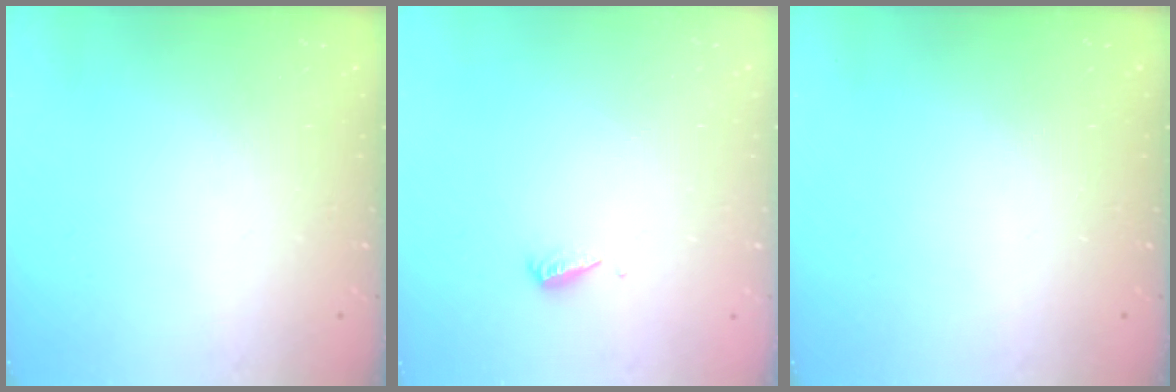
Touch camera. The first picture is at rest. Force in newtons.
{"total": 3.1, "press": 3.1, "slide": 0.2}
{"total": 0.0}